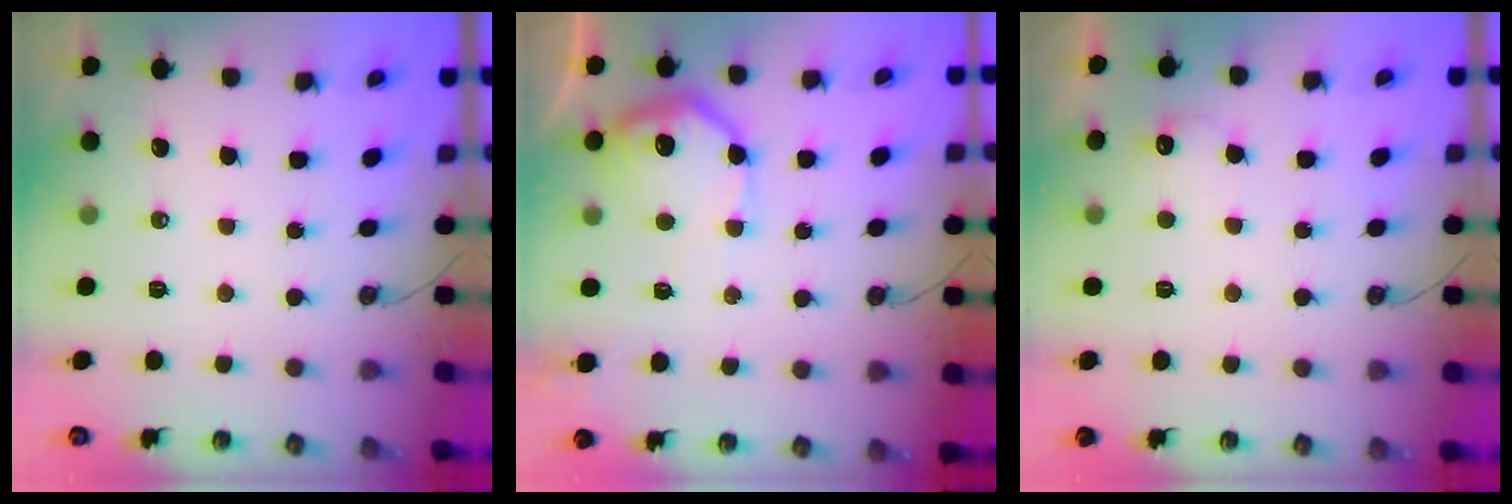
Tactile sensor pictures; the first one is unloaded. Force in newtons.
{"total": 13.7, "press": 13.7, "slide": 0.9}
{"total": 5.3, "press": 5.1, "slide": 1.2}